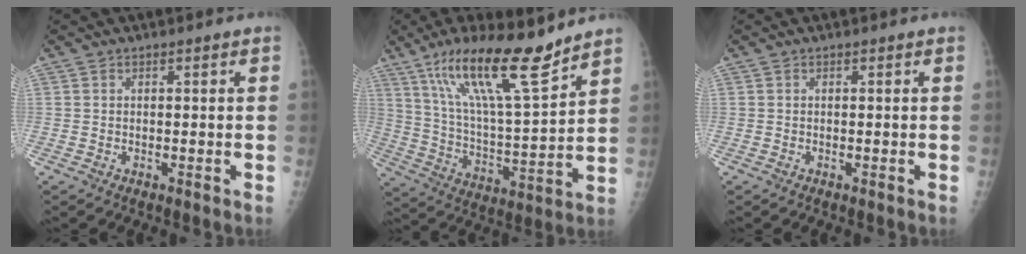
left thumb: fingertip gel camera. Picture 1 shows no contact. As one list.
[{"total": 19.0, "force": [13.2, 3.1, 13.2], "torque": [-0.214, -0.068, 0.239]}, {"total": 0.0}]